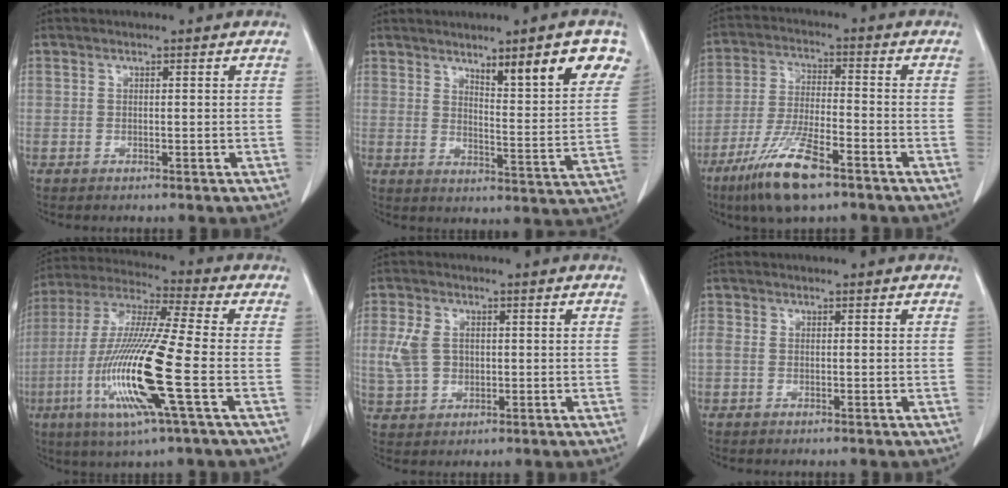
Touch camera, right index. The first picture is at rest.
{"total": 12.5, "force": [7.2, 1.4, 10.2], "torque": [-0.130, -0.004, 0.100]}
{"total": 11.6, "force": [-7.4, 2.0, 8.7], "torque": [-0.179, -0.026, -0.135]}
{"total": 17.6, "force": [-5.0, 0.1, 16.9], "torque": [-0.354, -0.019, -0.102]}
{"total": 5.3, "force": [0.3, 3.8, 3.6], "torque": [-0.096, 0.011, 0.011]}
{"total": 1.5, "force": [-0.1, 0.9, 1.1], "torque": [-0.037, 0.010, -0.001]}